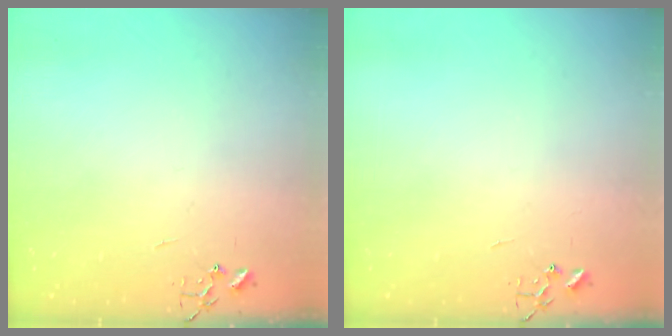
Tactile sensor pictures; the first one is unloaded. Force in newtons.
{"total": 0.0}